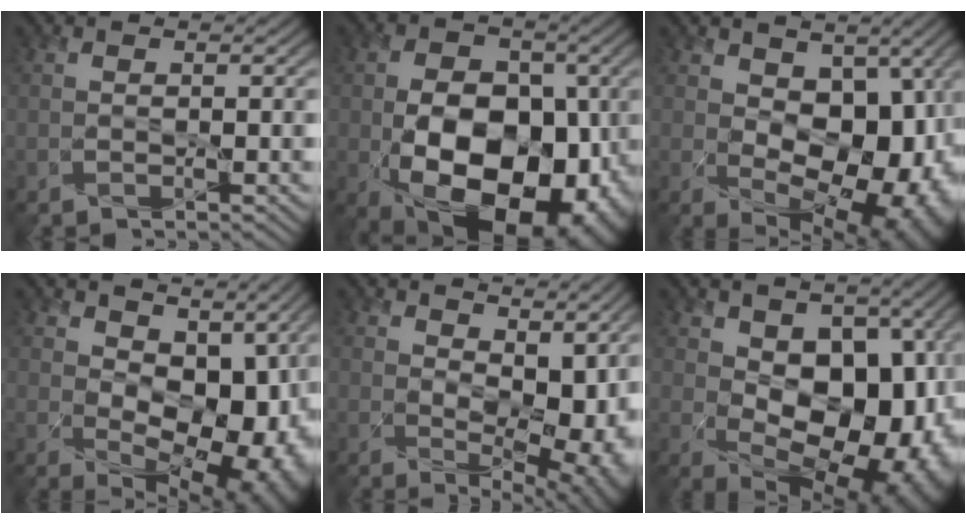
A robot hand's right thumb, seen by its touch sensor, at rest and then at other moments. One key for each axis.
{"total": 17.1, "fx": -4.4, "fy": 11.6, "fz": 11.9, "tx": -0.142, "ty": -0.026, "tz": -0.062}
{"total": 13.9, "fx": 0.4, "fy": 9.4, "fz": 10.2, "tx": -0.137, "ty": -0.040, "tz": 0.033}
{"total": 13.4, "fx": 1.7, "fy": 9.1, "fz": 9.7, "tx": -0.127, "ty": -0.027, "tz": 0.063}
{"total": 13.0, "fx": 2.9, "fy": 7.9, "fz": 9.9, "tx": -0.114, "ty": -0.008, "tz": 0.090}
{"total": 16.0, "fx": 0.0, "fy": 10.6, "fz": 11.9, "tx": -0.142, "ty": -0.039, "tz": 0.023}